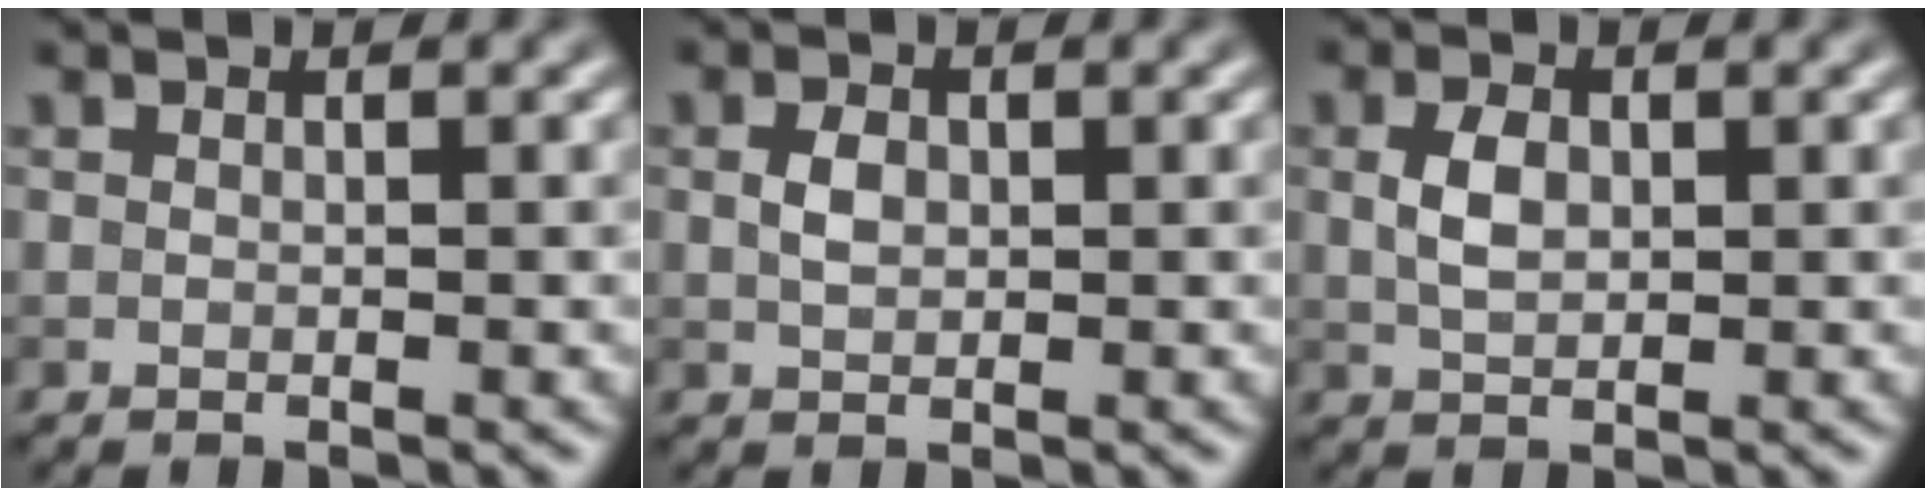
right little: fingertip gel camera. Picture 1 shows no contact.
{"total": 1.7, "force": [0.2, 1.2, 1.2], "torque": [-0.025, 0.003, 0.003]}
{"total": 2.5, "force": [0.4, 1.6, 1.9], "torque": [-0.045, 0.003, 0.009]}